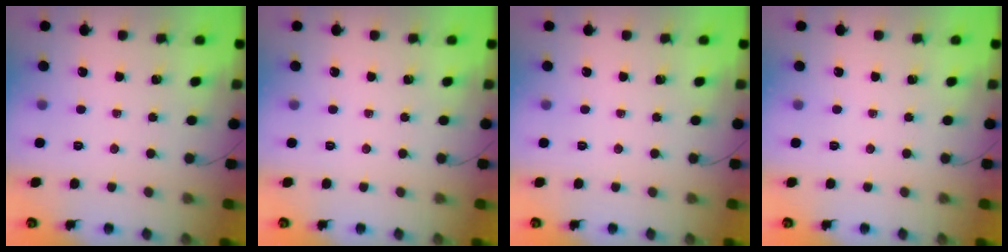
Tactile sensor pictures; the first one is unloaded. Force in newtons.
{"total": 0.0}
{"total": 0.0}
{"total": 0.0}